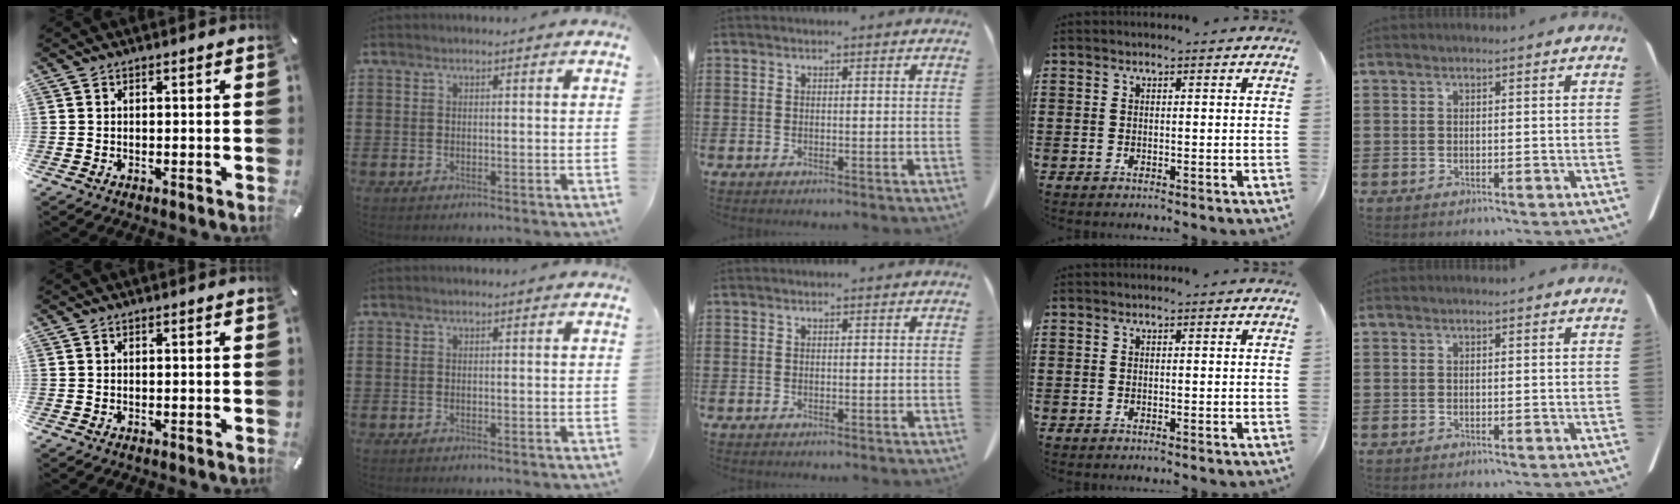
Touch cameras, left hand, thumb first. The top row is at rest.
{}